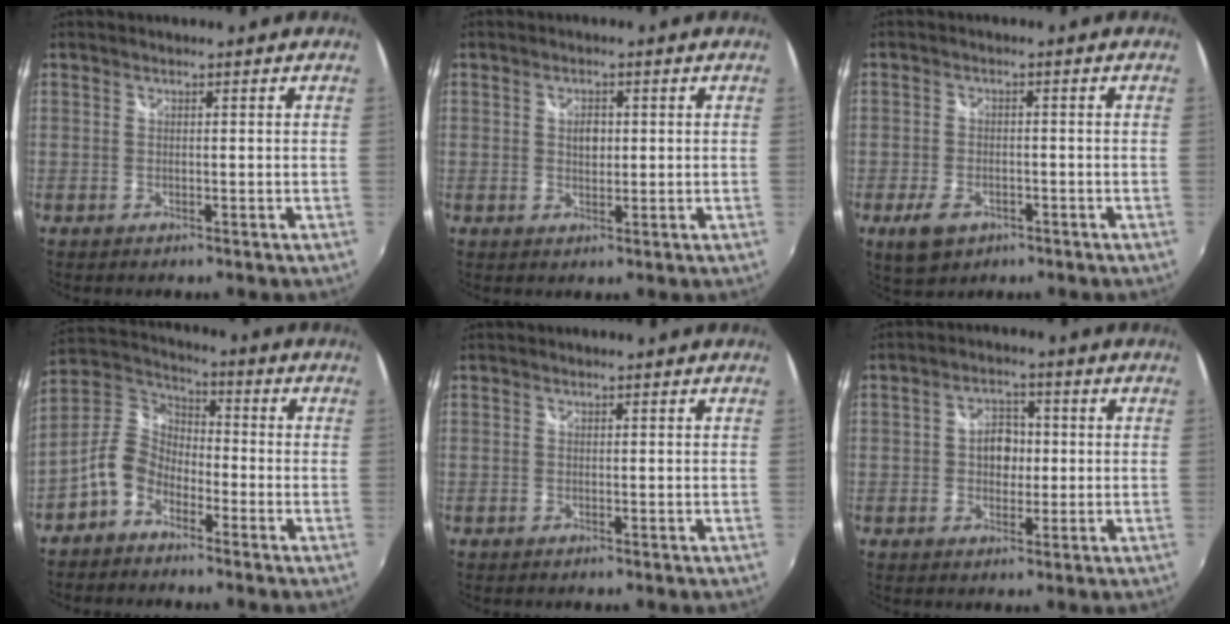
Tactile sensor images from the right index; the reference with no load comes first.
{"total": 2.7, "force": [0.4, 1.8, 1.9], "torque": [-0.030, 0.004, 0.006]}
{"total": 6.3, "force": [-3.4, 3.7, 3.7], "torque": [-0.093, -0.010, -0.055]}
{"total": 8.9, "force": [-5.1, 5.8, 4.4], "torque": [-0.094, 0.024, -0.110]}
{"total": 0.0}
{"total": 5.2, "force": [0.0, 4.1, 3.2], "torque": [-0.051, 0.012, 0.000]}